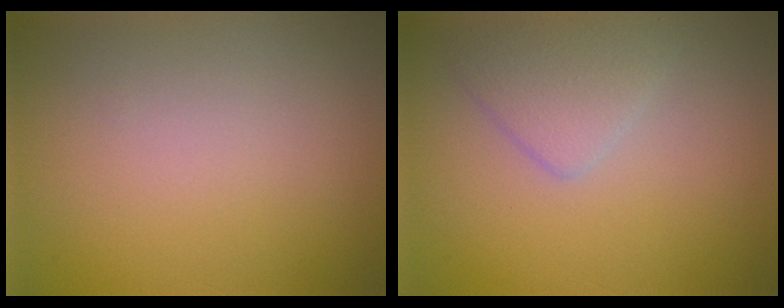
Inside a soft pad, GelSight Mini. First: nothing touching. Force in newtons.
{"total": 2.4, "press": 2.4, "slide": 0.1}